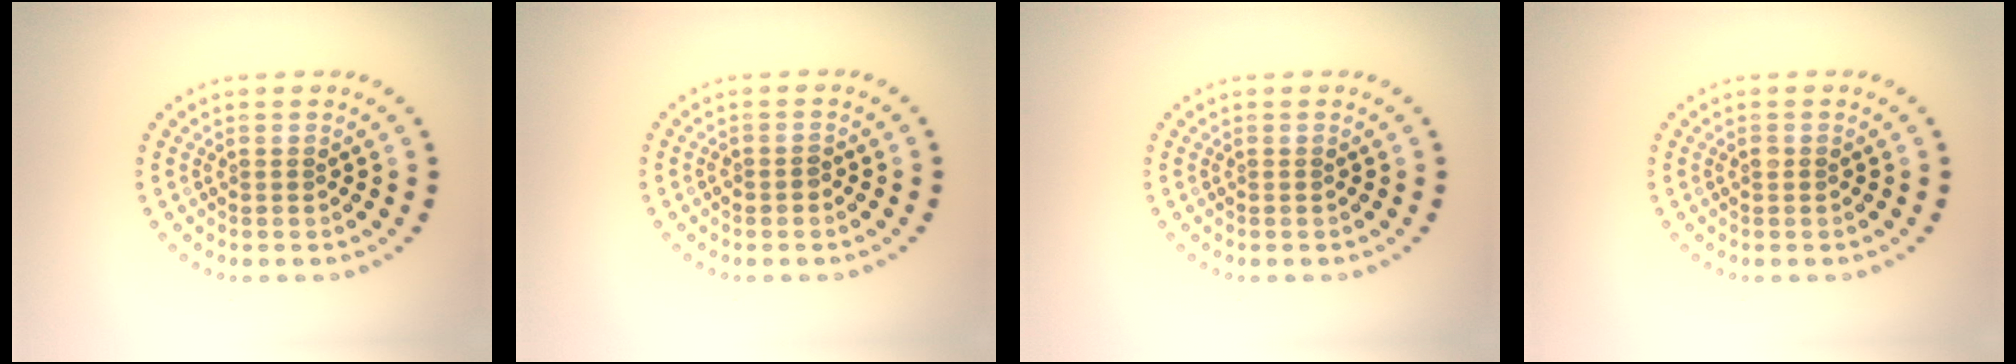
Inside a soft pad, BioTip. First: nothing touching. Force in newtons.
{"total": 0.8, "press": 0.7, "slide": 0.4}
{"total": 0.0}
{"total": 0.7, "press": 0.6, "slide": 0.1}